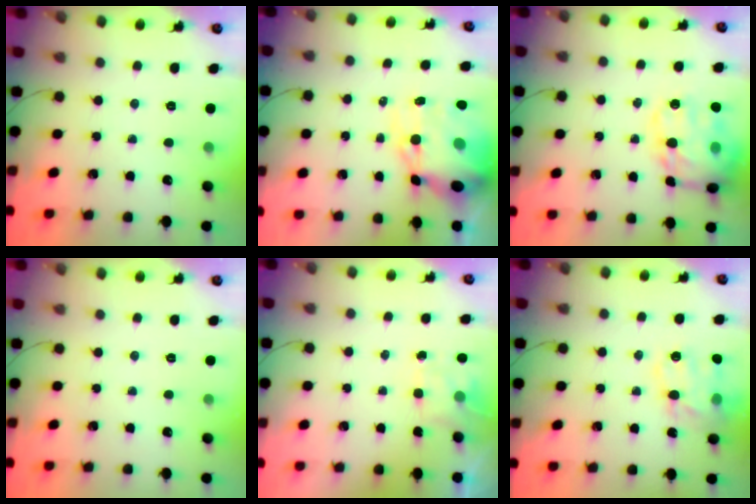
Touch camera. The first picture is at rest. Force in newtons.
{"total": 15.6, "press": 15.1, "slide": 3.9}
{"total": 21.0, "press": 20.8, "slide": 2.8}
{"total": 0.0}
{"total": 2.5, "press": 2.1, "slide": 1.4}
{"total": 17.5, "press": 17.3, "slide": 2.7}